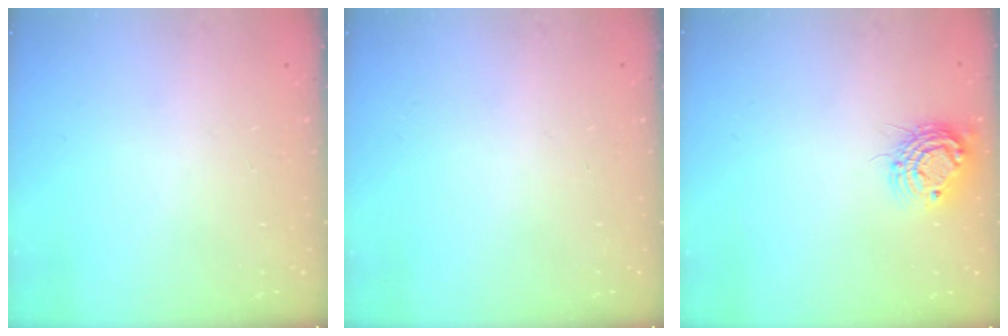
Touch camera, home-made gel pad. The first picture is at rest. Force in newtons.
{"total": 0.0}
{"total": 11.0, "press": 10.9, "slide": 0.8}